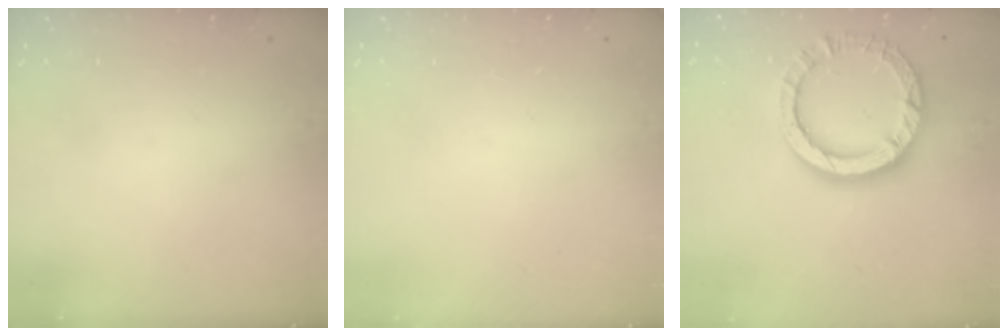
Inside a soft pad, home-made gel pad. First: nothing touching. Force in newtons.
{"total": 0.0}
{"total": 11.5, "press": 11.5, "slide": 0.9}